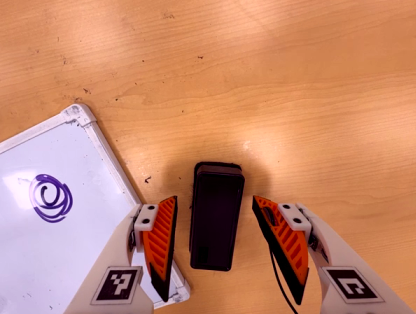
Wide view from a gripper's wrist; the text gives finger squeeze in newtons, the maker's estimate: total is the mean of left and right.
{"total": 0.0}